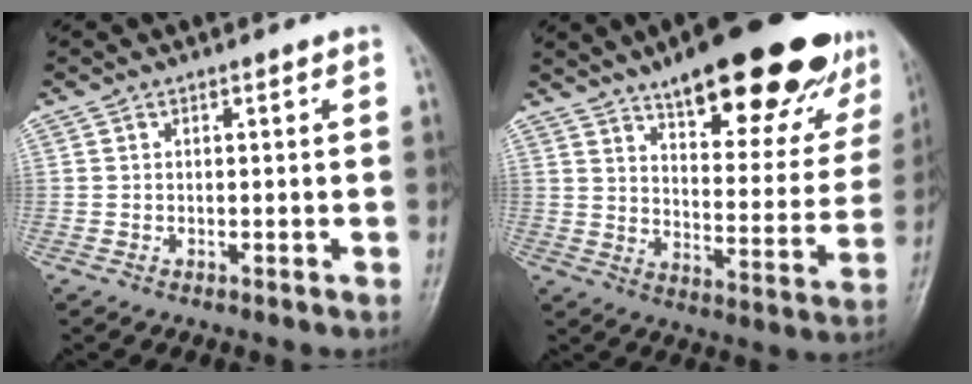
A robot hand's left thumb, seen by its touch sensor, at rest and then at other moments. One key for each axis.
{"total": 27.2, "fx": 18.2, "fy": 8.6, "fz": 18.2, "tx": -0.211, "ty": -0.067, "tz": 0.255}